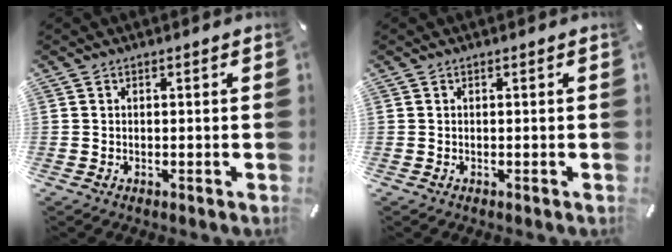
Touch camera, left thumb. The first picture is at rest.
{"total": 0.0}